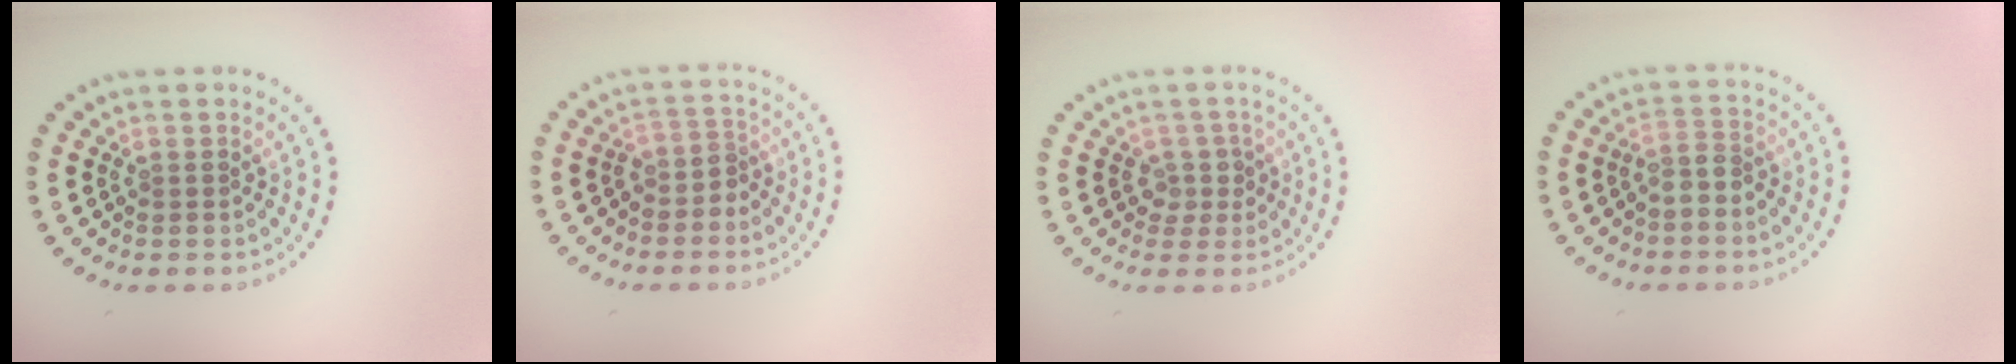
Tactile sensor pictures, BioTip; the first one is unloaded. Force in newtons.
{"total": 1.9, "press": 1.5, "slide": 1.2}
{"total": 1.9, "press": 1.4, "slide": 1.3}
{"total": 1.6, "press": 1.1, "slide": 1.1}